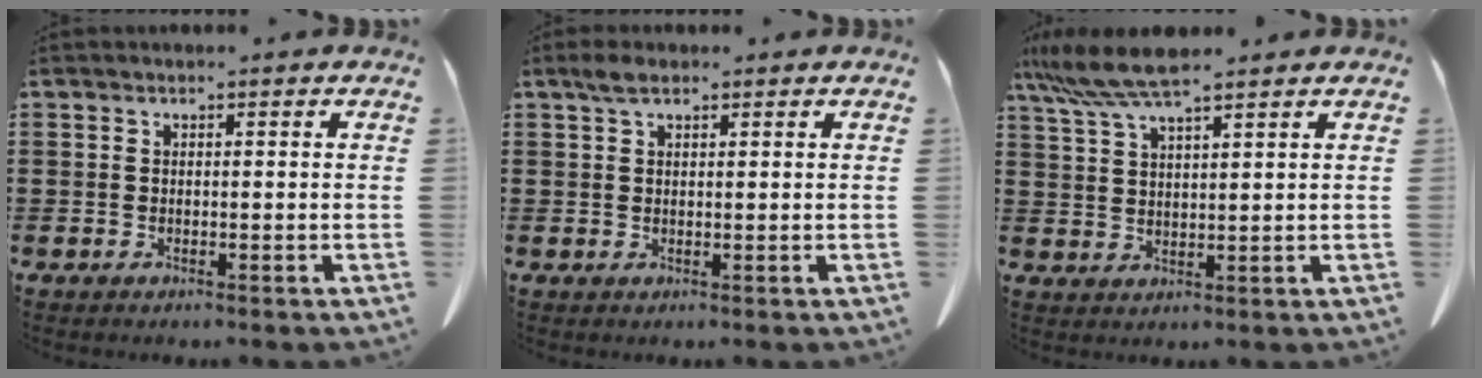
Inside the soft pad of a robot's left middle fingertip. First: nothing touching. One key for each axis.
{"total": 2.1, "fx": 1.3, "fy": 0.9, "fz": 1.3, "tx": -0.031, "ty": 0.005, "tz": 0.025}
{"total": 7.0, "fx": 5.6, "fy": 0.6, "fz": 4.3, "tx": -0.098, "ty": -0.015, "tz": 0.102}